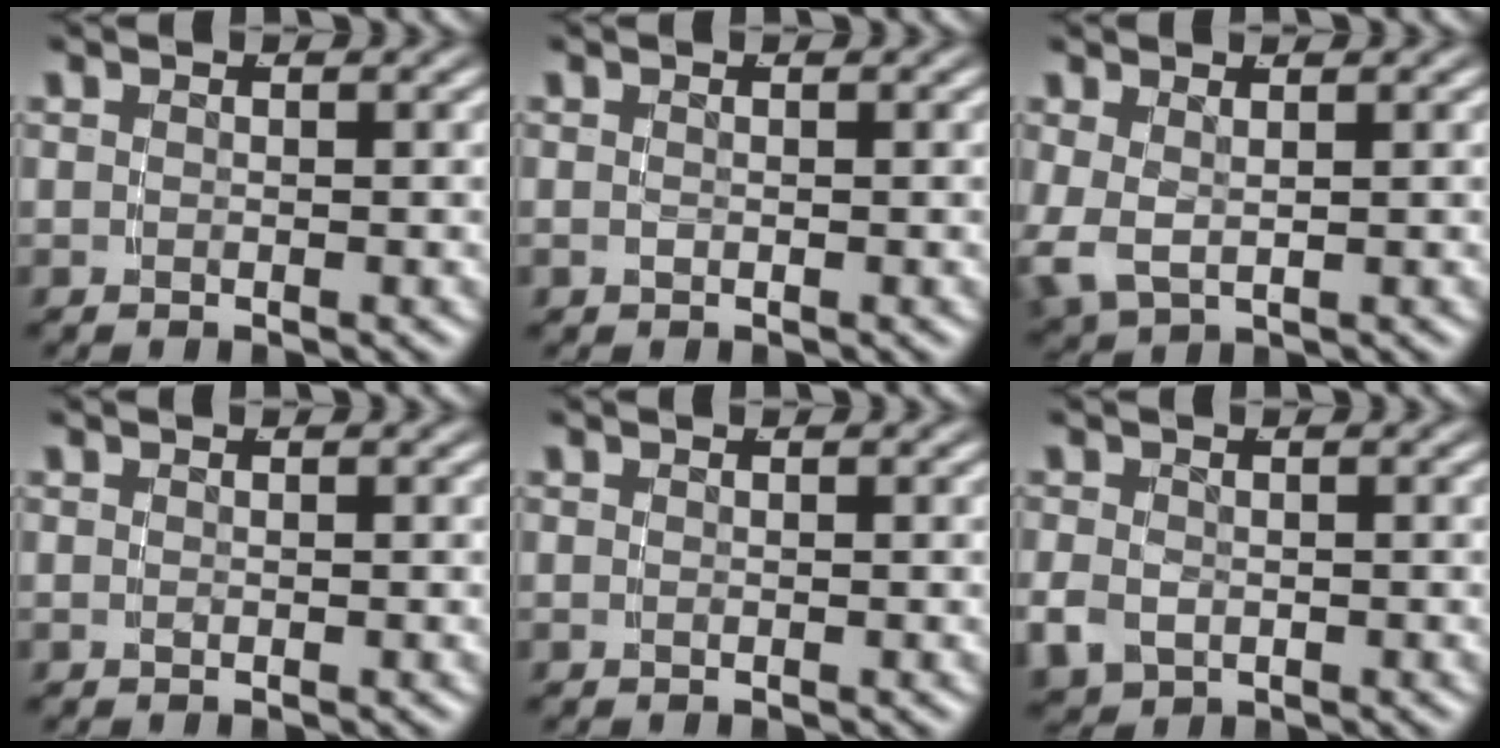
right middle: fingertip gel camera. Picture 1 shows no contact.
{"total": 0.0}
{"total": 2.8, "force": [0.5, 2.1, 1.8], "torque": [-0.058, -0.015, 0.024]}
{"total": 0.0}
{"total": 0.0}
{"total": 2.8, "force": [-0.9, 2.2, 1.4], "torque": [-0.048, -0.019, -0.004]}